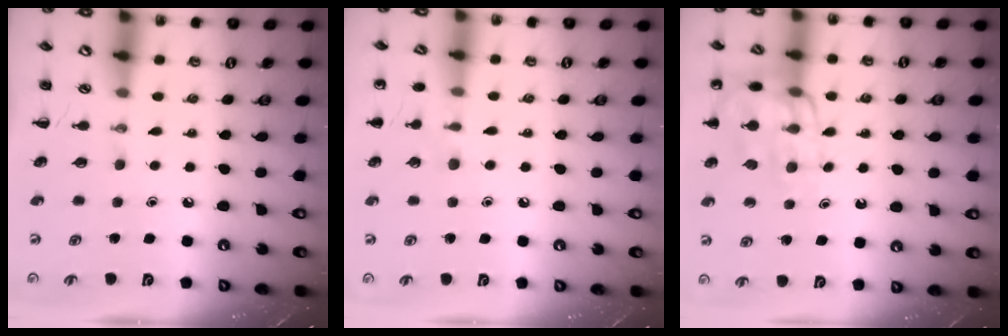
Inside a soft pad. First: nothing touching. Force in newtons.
{"total": 6.7, "press": 6.4, "slide": 1.8}
{"total": 13.5, "press": 13.4, "slide": 1.5}